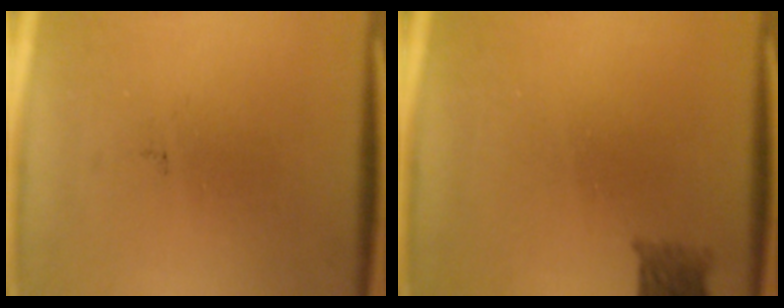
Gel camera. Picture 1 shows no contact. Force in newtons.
{"total": 2.8}